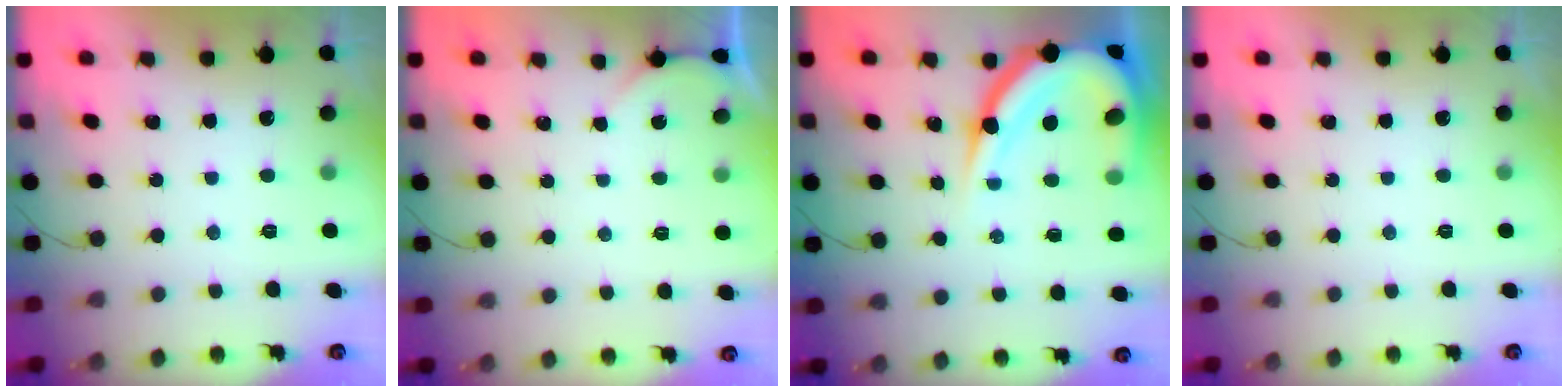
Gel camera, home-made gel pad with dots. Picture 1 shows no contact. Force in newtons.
{"total": 0.0}
{"total": 17.9, "press": 17.8, "slide": 2.0}
{"total": 0.0}